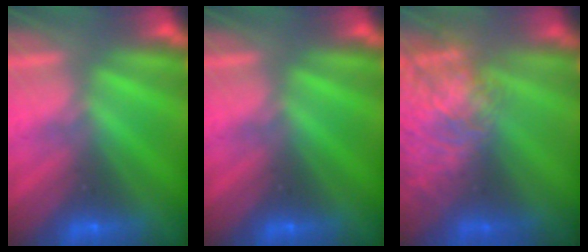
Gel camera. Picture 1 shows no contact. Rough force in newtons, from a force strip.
{"total": 0.0}
{"total": 10.8}